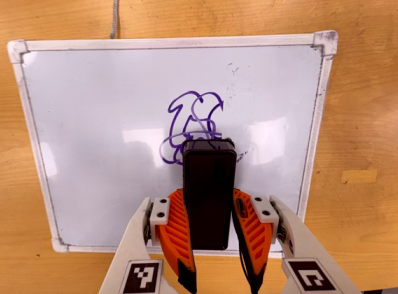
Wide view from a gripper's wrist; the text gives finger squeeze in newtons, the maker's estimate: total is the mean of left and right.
{"total": 7.2, "left": 5.5, "right": 8.8}